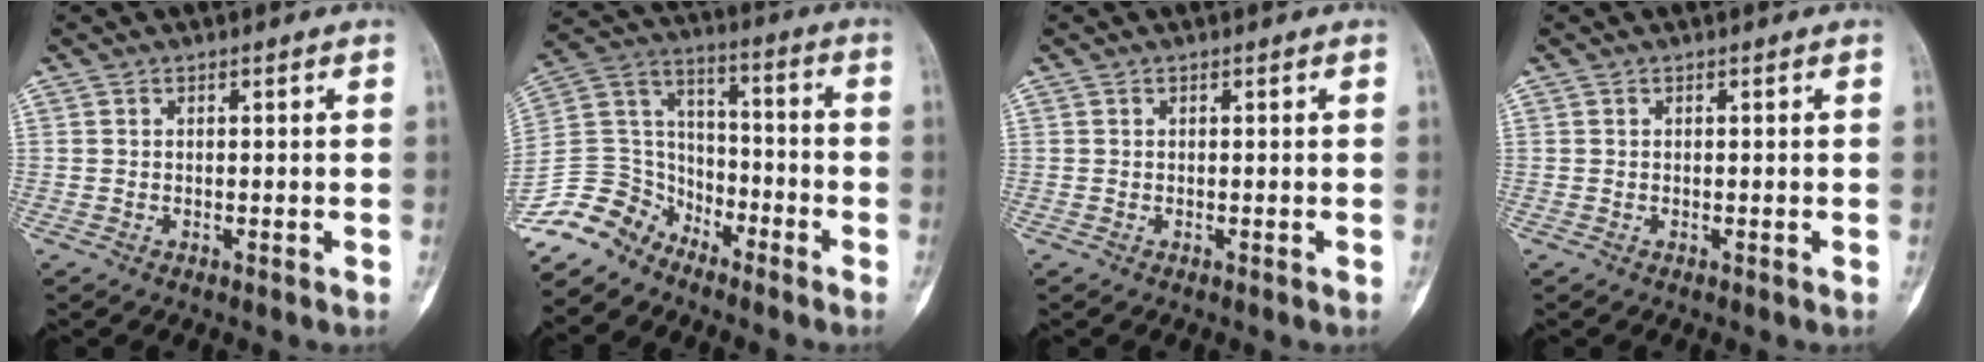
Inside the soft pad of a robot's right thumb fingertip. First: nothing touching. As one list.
[{"total": 13.4, "force": [-10.9, 7.2, 2.9], "torque": [-0.047, 0.094, -0.216]}, {"total": 0.0}, {"total": 0.0}]